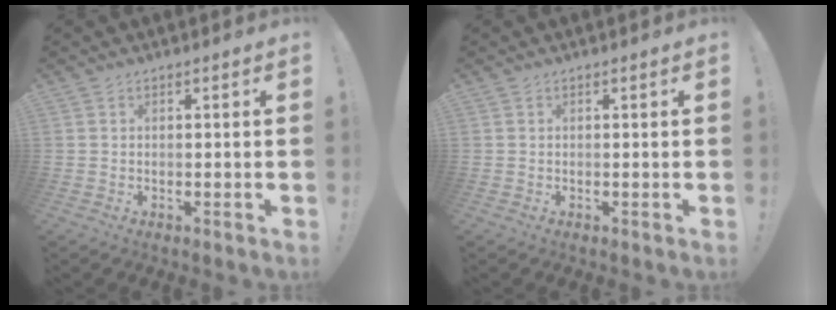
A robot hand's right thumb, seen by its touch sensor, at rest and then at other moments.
{"total": 0.0}